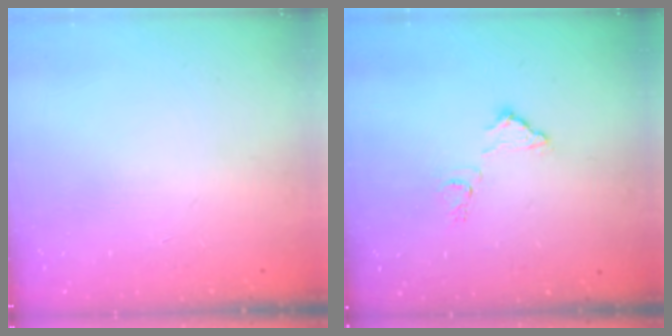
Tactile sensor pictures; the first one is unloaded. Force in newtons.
{"total": 9.7, "press": 9.7, "slide": 0.3}